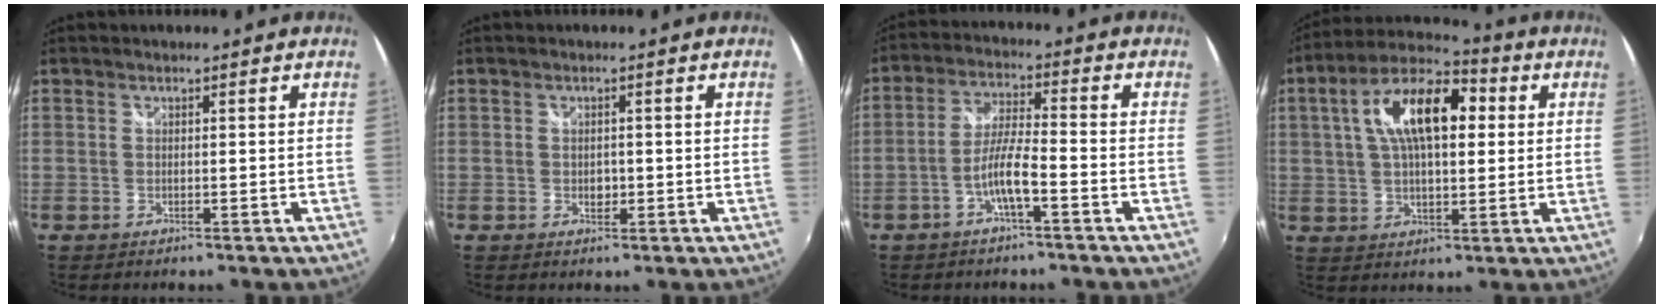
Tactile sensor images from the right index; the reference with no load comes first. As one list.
[{"total": 1.7, "force": [-0.3, 1.4, 1.0], "torque": [-0.015, 0.000, -0.005]}, {"total": 5.9, "force": [-3.0, 0.4, 5.0], "torque": [-0.106, 0.006, -0.055]}, {"total": 15.2, "force": [3.6, 6.9, 13.1], "torque": [-0.237, 0.030, 0.052]}]